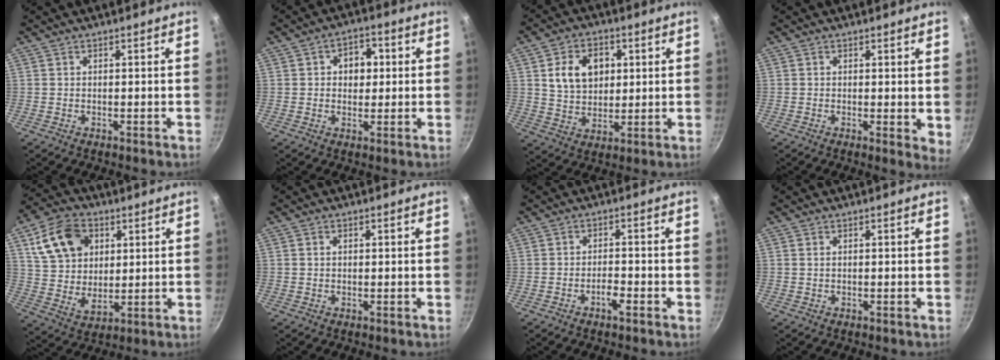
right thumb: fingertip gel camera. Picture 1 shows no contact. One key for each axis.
{"total": 6.3, "fx": 1.1, "fy": 4.7, "fz": 3.9, "tx": -0.023, "ty": 0.007, "tz": 0.010}
{"total": 10.9, "fx": 2.8, "fy": 8.1, "fz": 6.8, "tx": -0.091, "ty": -0.004, "tz": 0.048}
{"total": 3.4, "fx": 0.5, "fy": 1.4, "fz": 3.1, "tx": -0.034, "ty": -0.008, "tz": 0.005}
{"total": 15.1, "fx": 5.6, "fy": 10.9, "fz": 8.8, "tx": -0.140, "ty": -0.008, "tz": 0.104}
{"total": 1.1, "fx": 0.2, "fy": 0.8, "fz": 0.6, "tx": -0.009, "ty": 0.005, "tz": 0.004}
{"total": 2.7, "fx": -1.6, "fy": 0.8, "fz": 2.0, "tx": -0.031, "ty": 0.015, "tz": -0.030}
{"total": 0.6, "fx": 0.2, "fy": 0.4, "fz": 0.5, "tx": -0.009, "ty": 0.001, "tz": 0.004}